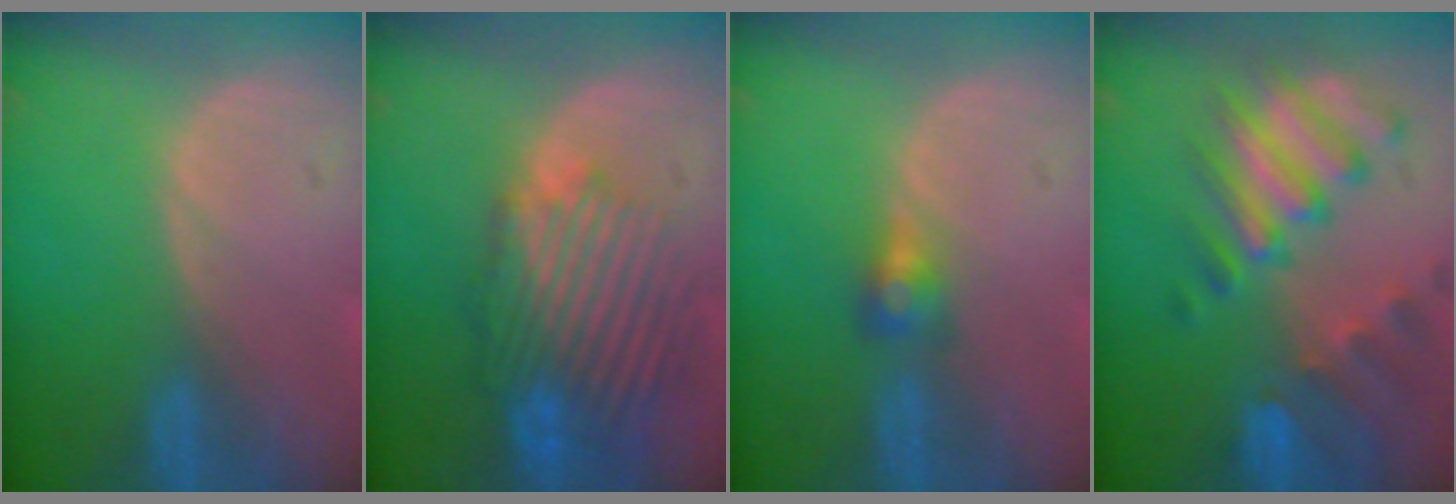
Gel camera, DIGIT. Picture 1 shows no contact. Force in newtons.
{"total": 10.2, "press": 9.3, "slide": 4.3}
{"total": 2.8, "press": 2.5, "slide": 1.3}
{"total": 10.0, "press": 8.8, "slide": 4.7}